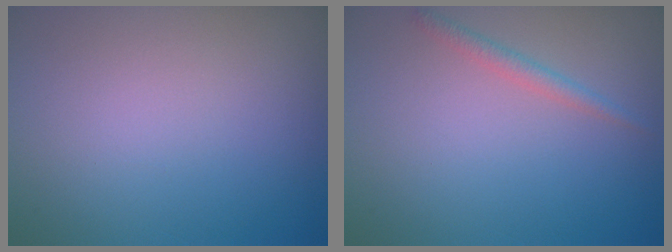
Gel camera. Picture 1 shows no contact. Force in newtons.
{"total": 1.2, "press": 1.1, "slide": 0.0}